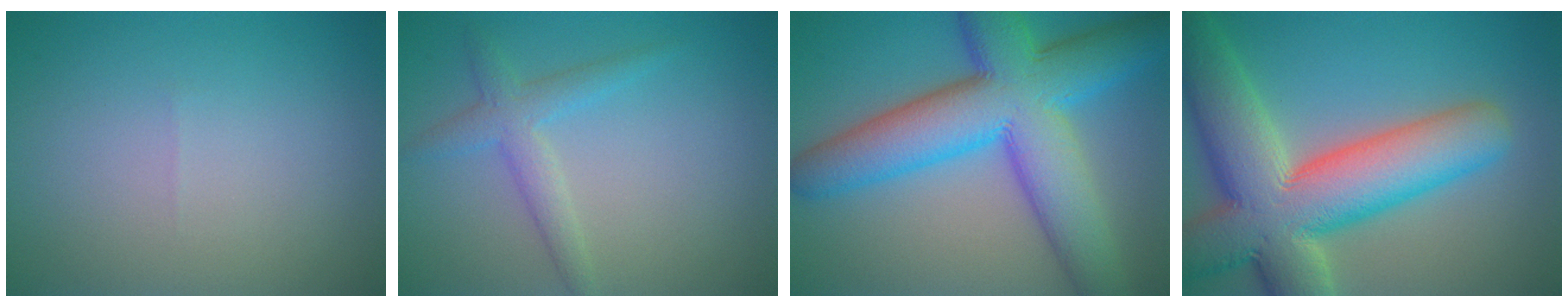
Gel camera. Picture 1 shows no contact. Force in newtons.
{"total": 2.7, "press": 2.7, "slide": 0.1}
{"total": 12.6, "press": 12.6, "slide": 0.2}
{"total": 13.7, "press": 13.6, "slide": 1.1}